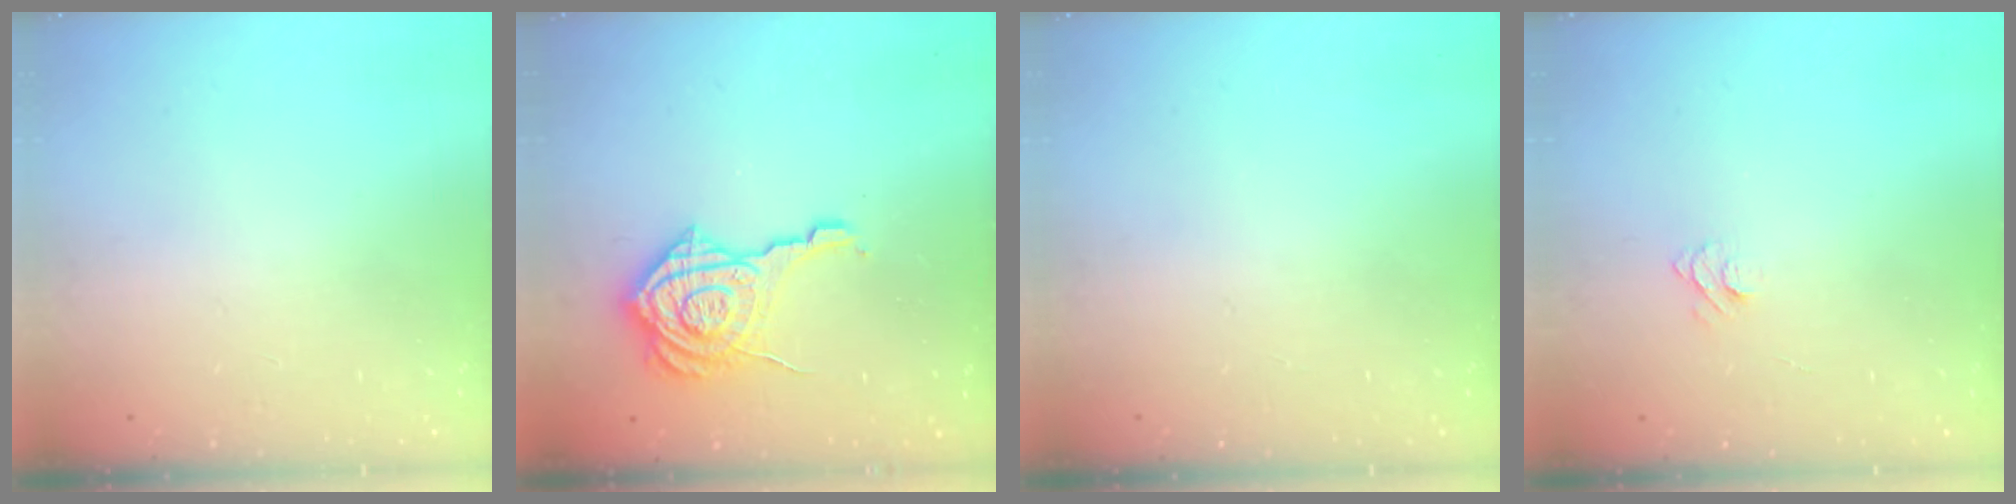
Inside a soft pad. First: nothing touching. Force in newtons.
{"total": 13.6, "press": 13.5, "slide": 1.5}
{"total": 0.0}
{"total": 4.6, "press": 4.6, "slide": 0.4}